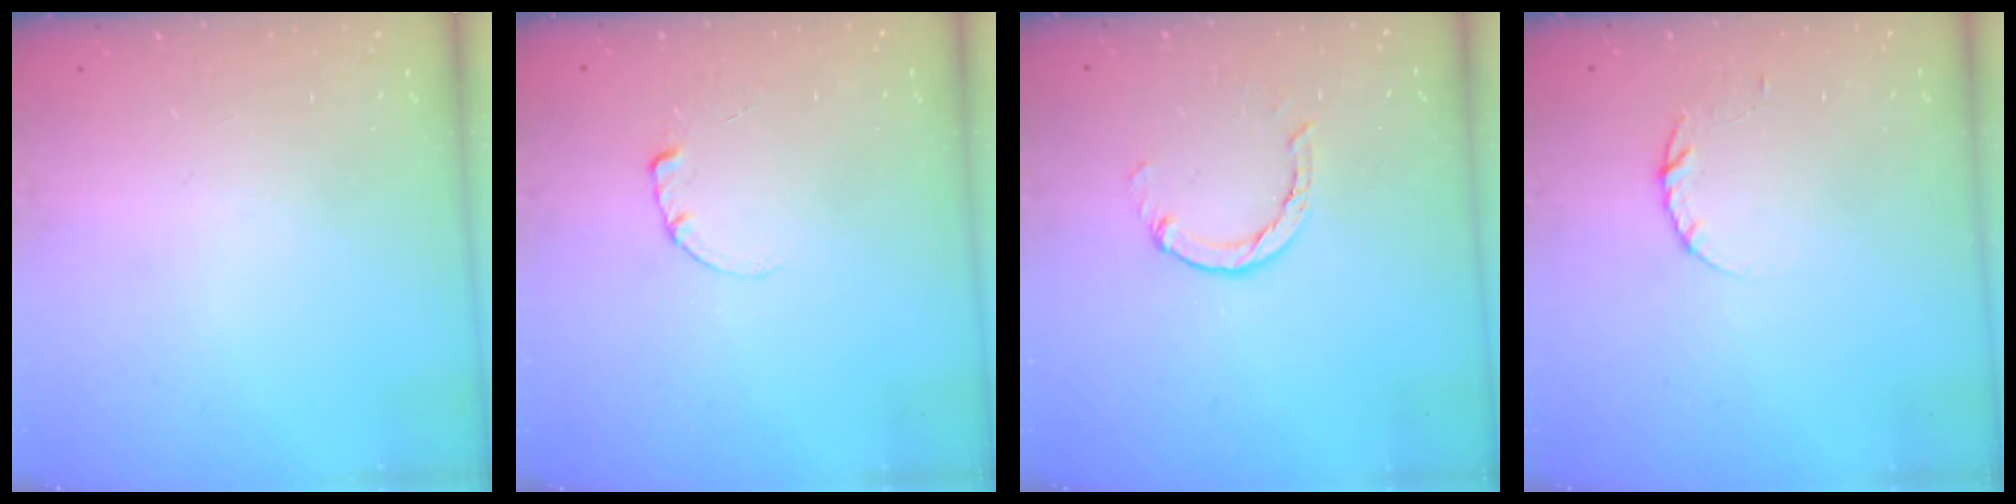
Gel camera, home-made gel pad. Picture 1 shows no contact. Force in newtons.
{"total": 0.6, "press": 0.6, "slide": 0.1}
{"total": 2.9, "press": 2.9, "slide": 0.4}
{"total": 3.4, "press": 3.4, "slide": 0.4}